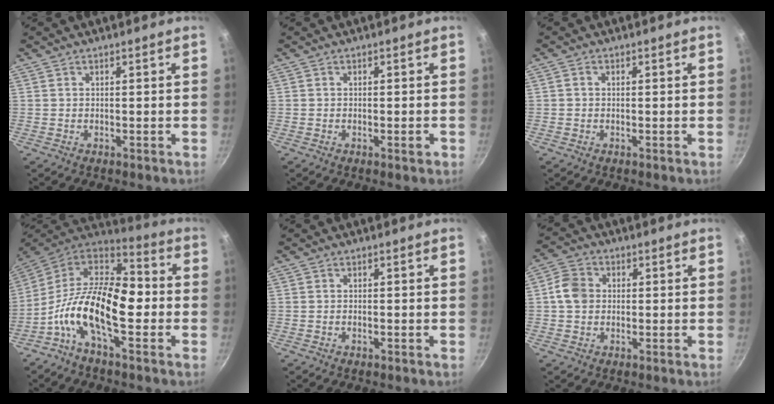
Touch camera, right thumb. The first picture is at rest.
{"total": 1.4, "force": [-0.6, 0.4, 1.2], "torque": [-0.021, 0.003, -0.009]}
{"total": 0.8, "force": [-0.1, 0.7, 0.4], "torque": [-0.007, 0.005, -0.001]}
{"total": 19.2, "force": [-3.3, 9.4, 16.3], "torque": [-0.274, 0.043, -0.082]}
{"total": 0.7, "force": [-0.3, 0.3, 0.6], "torque": [-0.012, 0.003, -0.007]}
{"total": 6.0, "force": [0.2, 5.0, 3.2], "torque": [-0.044, 0.011, -0.009]}